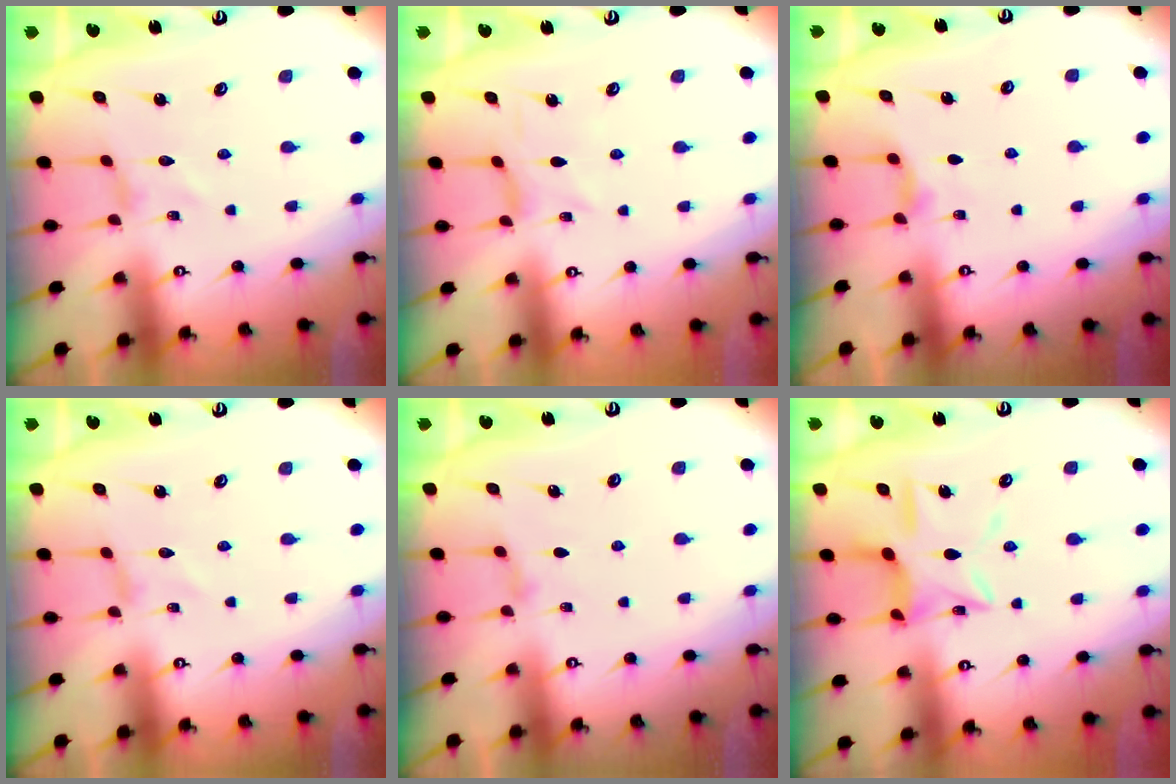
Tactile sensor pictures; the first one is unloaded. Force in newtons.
{"total": 0.0}
{"total": 5.5, "press": 5.4, "slide": 0.7}
{"total": 0.0}
{"total": 3.3, "press": 3.2, "slide": 0.5}
{"total": 13.2, "press": 13.1, "slide": 1.1}